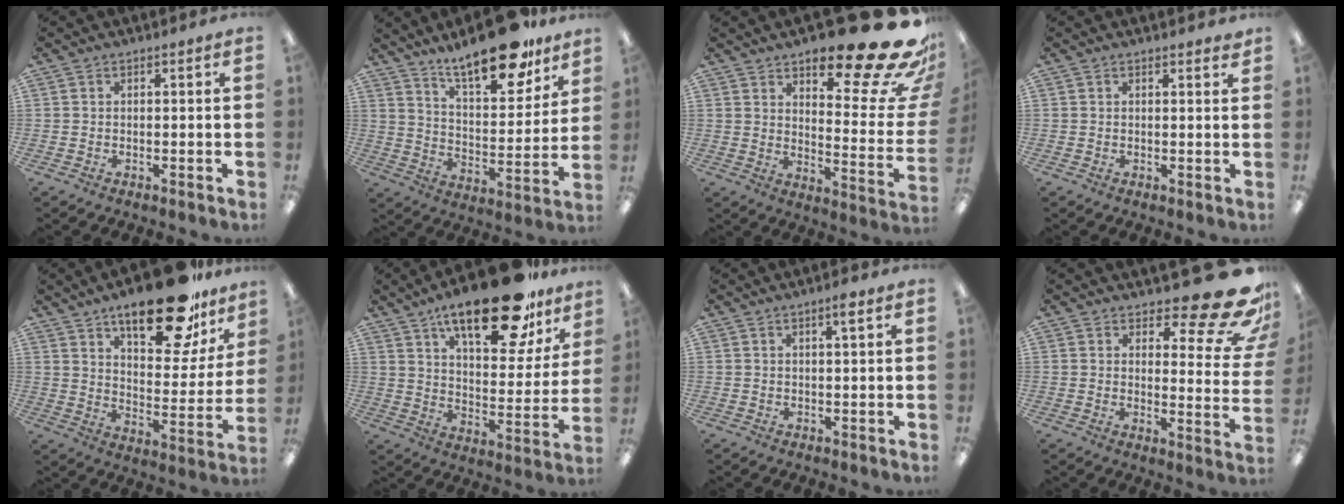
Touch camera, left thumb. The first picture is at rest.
{"total": 19.2, "force": [15.1, 6.1, 10.1], "torque": [-0.150, -0.099, 0.254]}
{"total": 22.8, "force": [15.6, 6.4, 15.3], "torque": [-0.187, -0.116, 0.245]}
{"total": 1.2, "force": [1.0, 0.2, 0.6], "torque": [0.003, -0.007, 0.014]}
{"total": 22.9, "force": [16.5, 8.2, 13.6], "torque": [-0.191, -0.101, 0.270]}
{"total": 24.3, "force": [17.0, 8.5, 15.1], "torque": [-0.225, -0.101, 0.280]}
{"total": 2.8, "force": [1.7, 0.4, 2.2], "torque": [-0.040, 0.000, 0.026]}
{"total": 16.5, "force": [11.1, 5.2, 11.1], "torque": [-0.135, -0.082, 0.182]}